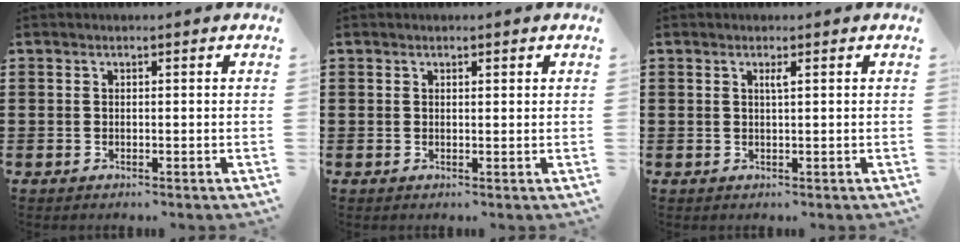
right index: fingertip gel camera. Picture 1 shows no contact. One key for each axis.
{"total": 0.6, "fx": 0.4, "fy": 0.3, "fz": 0.4, "tx": -0.008, "ty": 0.003, "tz": 0.008}
{"total": 0.9, "fx": 0.4, "fy": 0.0, "fz": 0.9, "tx": -0.016, "ty": -0.002, "tz": 0.007}